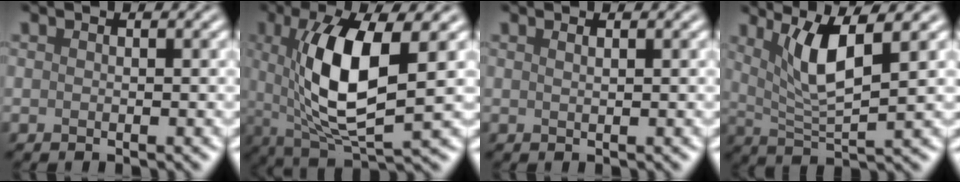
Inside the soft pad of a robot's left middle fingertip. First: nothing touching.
{"total": 9.7, "force": [1.3, 3.2, 9.0], "torque": [-0.165, -0.008, 0.028]}
{"total": 0.9, "force": [0.5, 0.3, 0.6], "torque": [-0.004, -0.001, 0.004]}
{"total": 5.6, "force": [2.3, 1.2, 5.0], "torque": [-0.091, -0.006, 0.046]}